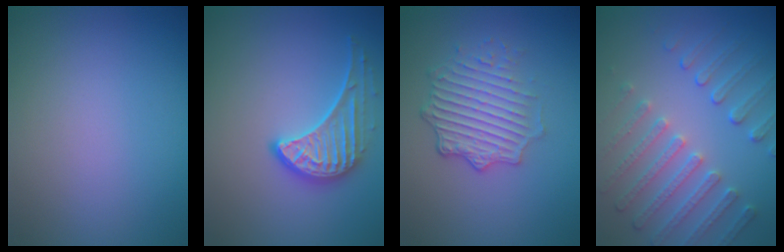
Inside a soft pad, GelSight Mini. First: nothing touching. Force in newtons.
{"total": 3.4, "press": 3.0, "slide": 1.7}
{"total": 4.9, "press": 3.5, "slide": 3.3}
{"total": 5.1, "press": 3.9, "slide": 3.3}